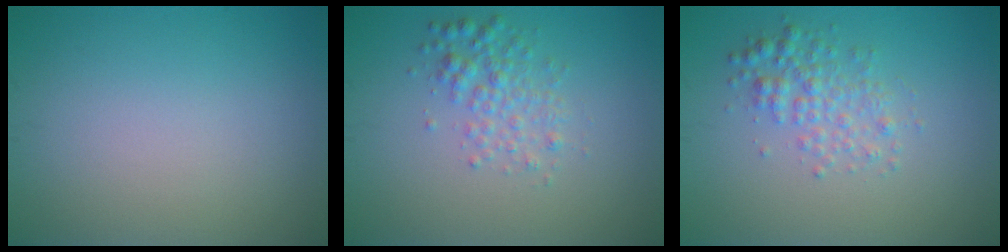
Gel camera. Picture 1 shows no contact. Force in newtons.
{"total": 2.5, "press": 2.5, "slide": 0.0}
{"total": 2.6, "press": 2.6, "slide": 0.1}